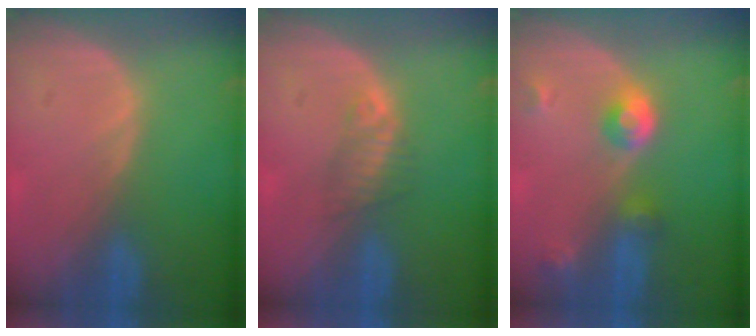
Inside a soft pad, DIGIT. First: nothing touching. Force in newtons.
{"total": 2.3, "press": 2.1, "slide": 0.8}
{"total": 4.8, "press": 4.3, "slide": 2.1}